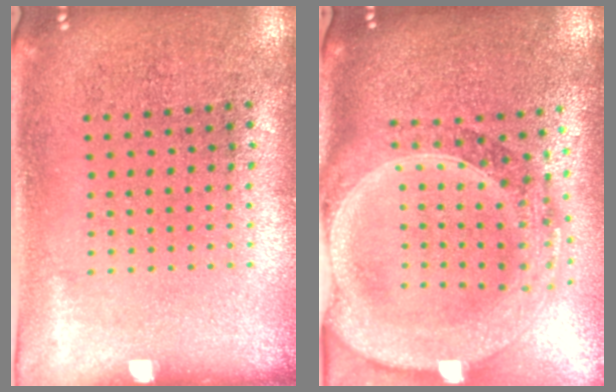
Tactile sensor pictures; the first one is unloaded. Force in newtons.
{"total": 3.1, "press": 2.6, "slide": 1.7}